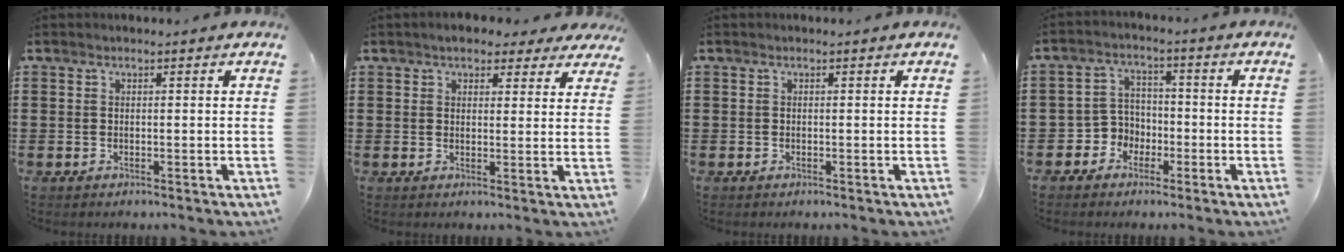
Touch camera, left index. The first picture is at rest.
{"total": 3.8, "force": [3.2, 1.6, 1.2], "torque": [-0.028, 0.001, 0.057]}
{"total": 0.0}
{"total": 4.4, "force": [-2.4, 3.6, 0.7], "torque": [-0.032, 0.004, -0.054]}